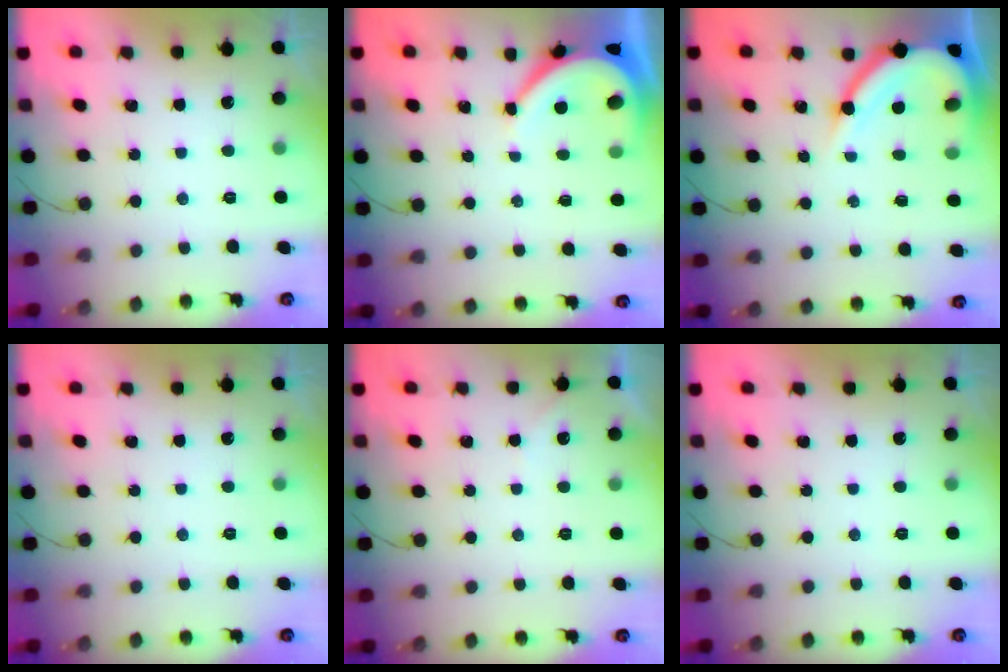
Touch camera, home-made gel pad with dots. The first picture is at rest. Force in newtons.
{"total": 6.0, "press": 6.0, "slide": 0.7}
{"total": 11.8, "press": 11.7, "slide": 1.3}
{"total": 0.0}
{"total": 2.5, "press": 2.4, "slide": 0.3}
{"total": 0.0}